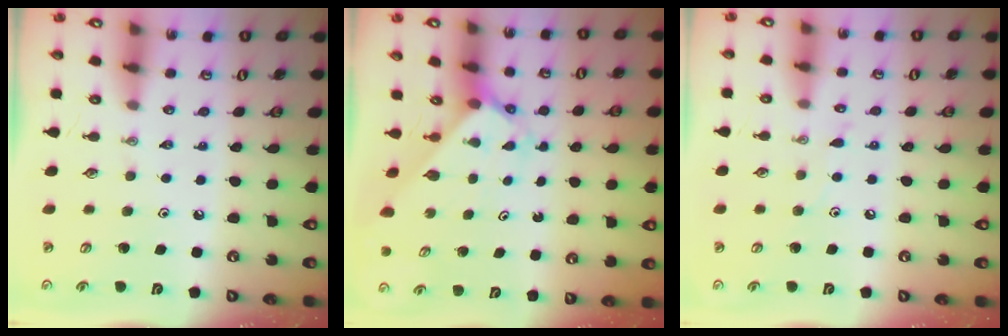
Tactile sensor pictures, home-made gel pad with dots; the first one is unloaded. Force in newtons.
{"total": 2.1, "press": 2.1, "slide": 0.3}
{"total": 6.3, "press": 6.2, "slide": 0.7}